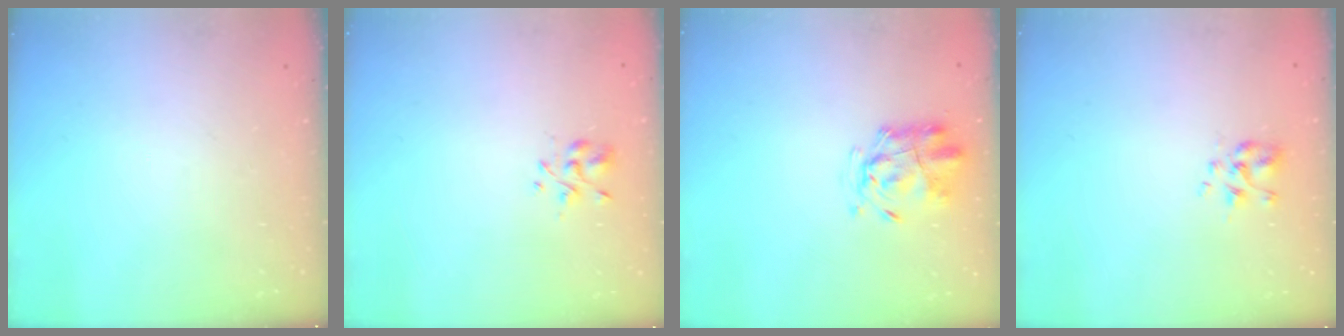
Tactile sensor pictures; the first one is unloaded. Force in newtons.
{"total": 2.1, "press": 2.0, "slide": 0.6}
{"total": 2.3, "press": 2.2, "slide": 0.7}
{"total": 2.3, "press": 2.1, "slide": 0.9}